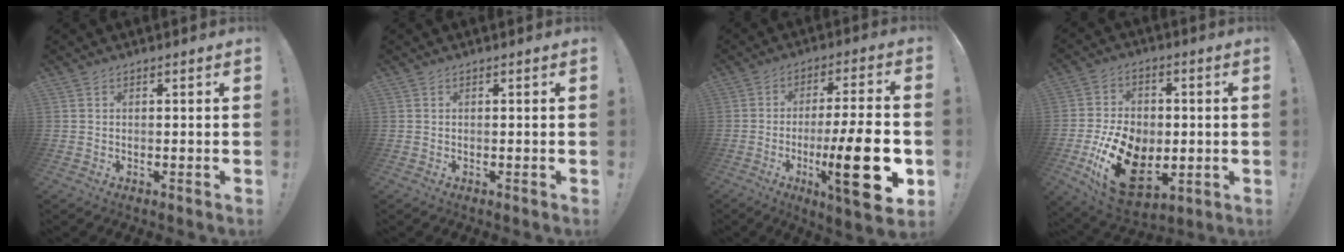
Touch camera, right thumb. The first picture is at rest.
{"total": 0.0}
{"total": 20.2, "force": [-5.4, 3.9, 19.0], "torque": [-0.291, 0.003, -0.077]}
{"total": 20.7, "force": [-5.5, 14.3, 14.0], "torque": [-0.245, 0.029, -0.076]}